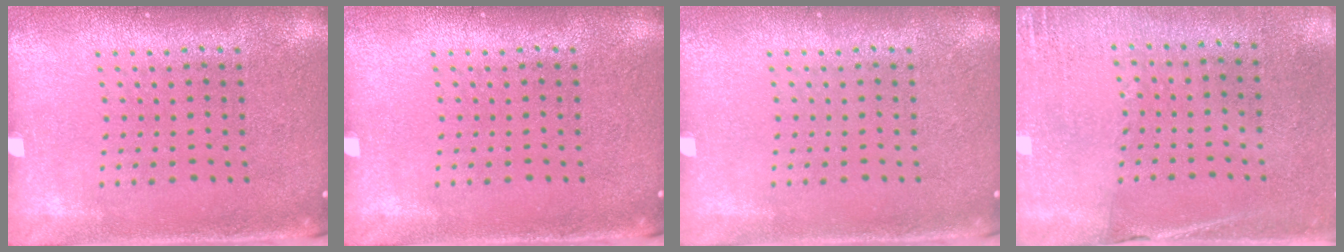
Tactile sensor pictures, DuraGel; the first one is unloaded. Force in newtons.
{"total": 0.0}
{"total": 0.0}
{"total": 2.6, "press": 2.3, "slide": 1.3}